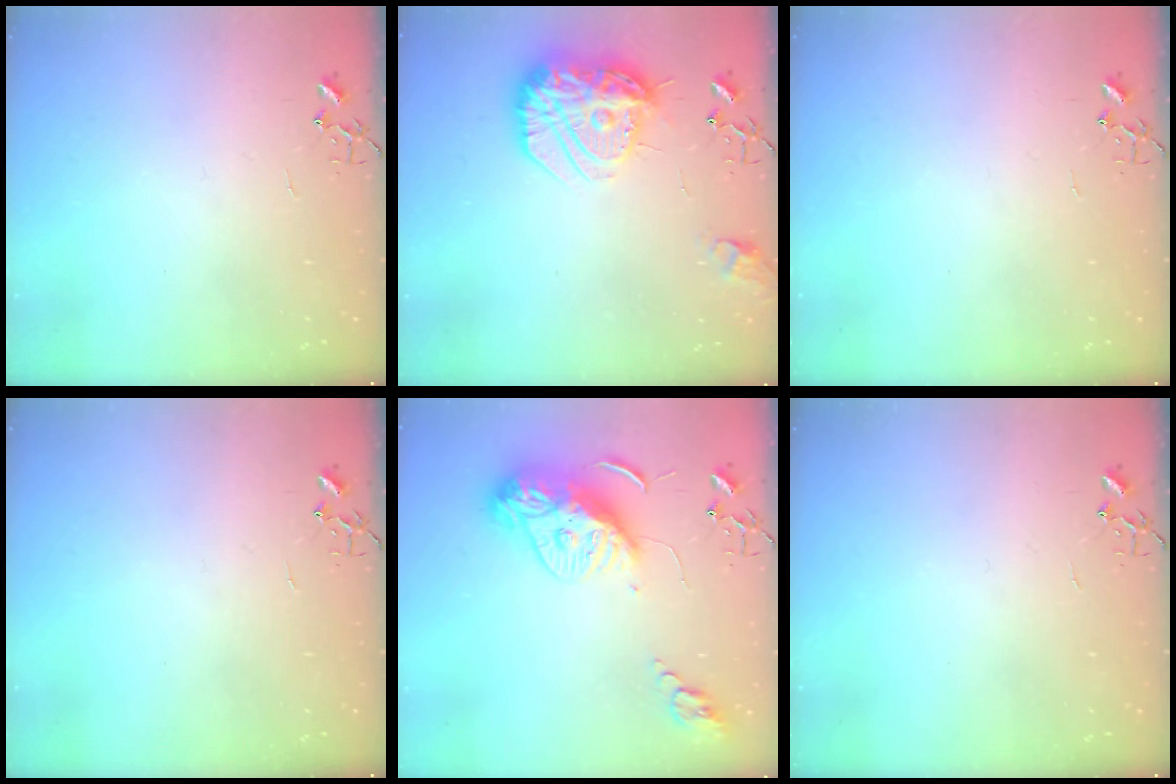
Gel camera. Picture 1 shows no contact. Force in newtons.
{"total": 18.5, "press": 18.4, "slide": 1.7}
{"total": 0.0}
{"total": 0.0}
{"total": 13.1, "press": 13.0, "slide": 1.2}
{"total": 0.0}